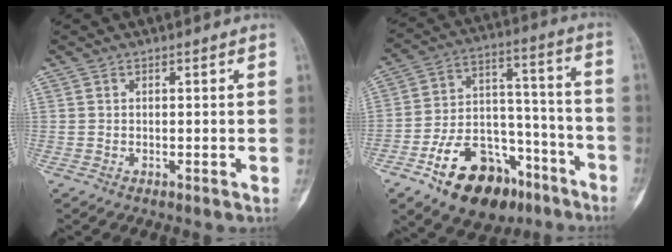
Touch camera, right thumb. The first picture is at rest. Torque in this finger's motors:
{"motor_torque": [2.99, 1.40, 0.42, -2.35, -0.08]}